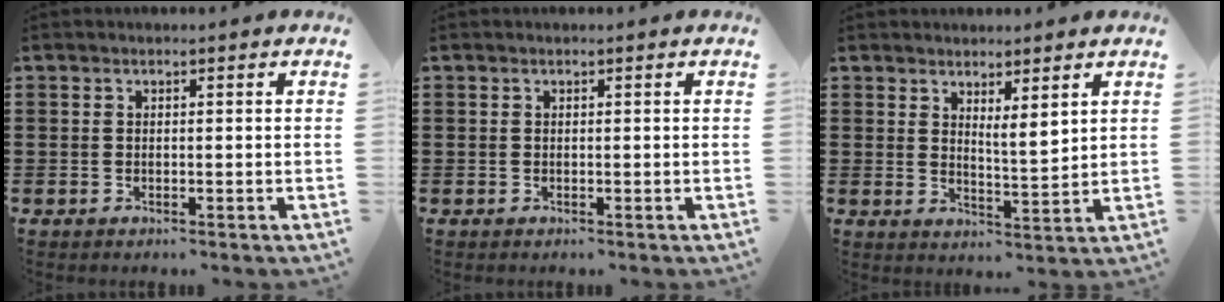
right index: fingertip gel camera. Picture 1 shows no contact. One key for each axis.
{"total": 0.0}
{"total": 3.3, "fx": 2.8, "fy": 0.2, "fz": 1.7, "tx": -0.033, "ty": -0.011, "tz": 0.048}